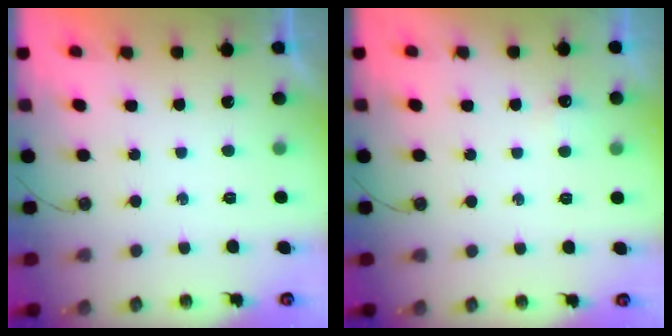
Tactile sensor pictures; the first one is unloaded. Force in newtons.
{"total": 3.8, "press": 3.7, "slide": 0.6}